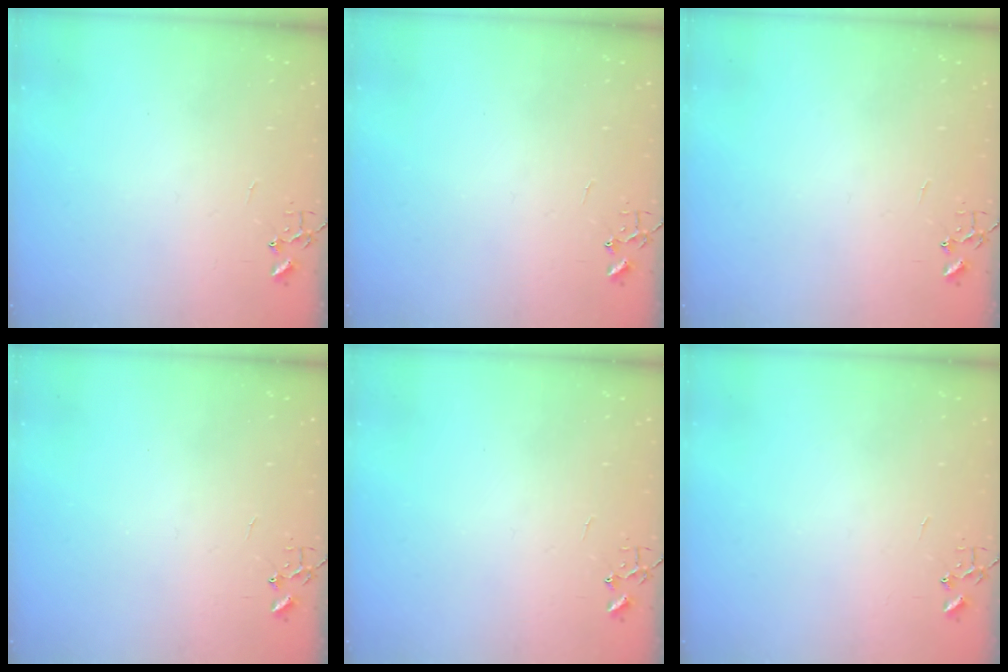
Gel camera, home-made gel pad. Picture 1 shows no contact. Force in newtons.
{"total": 0.0}
{"total": 0.0}
{"total": 0.0}
{"total": 0.0}
{"total": 0.0}